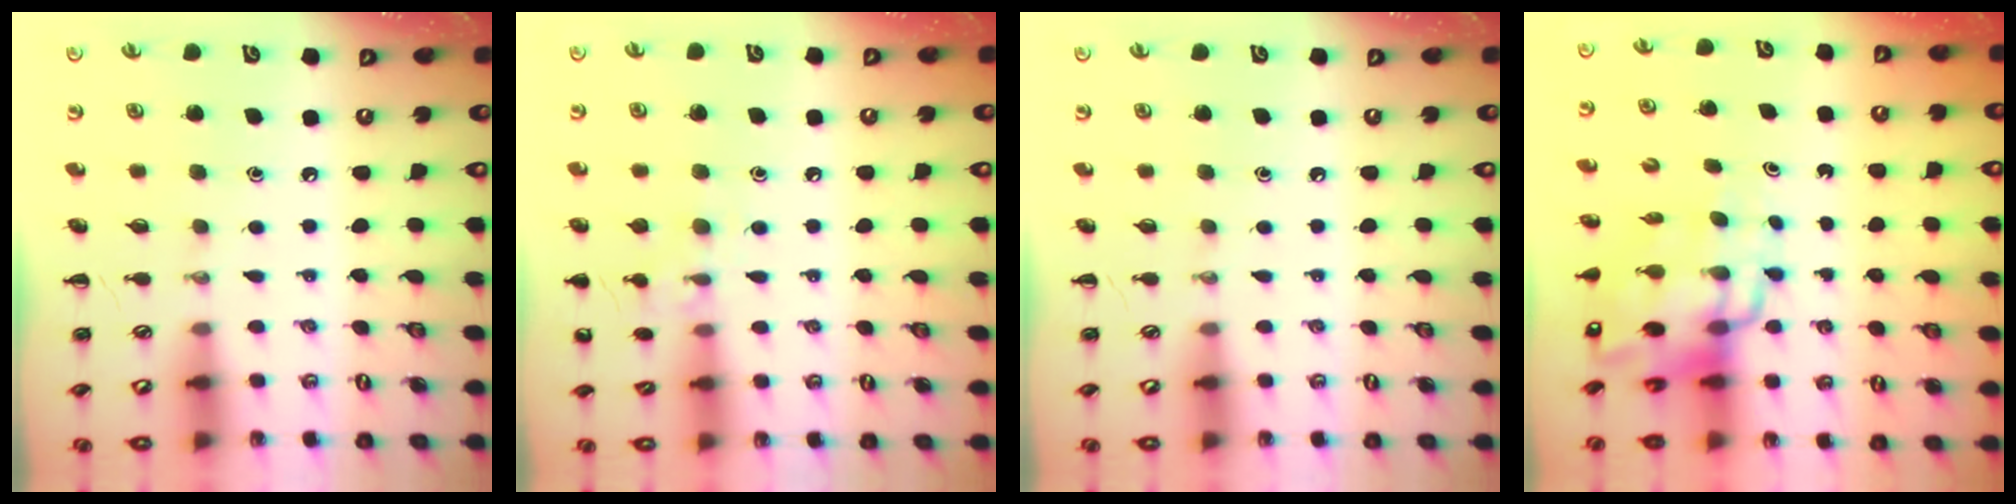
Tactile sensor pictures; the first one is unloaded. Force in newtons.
{"total": 8.9, "press": 8.6, "slide": 2.3}
{"total": 0.0}
{"total": 14.0, "press": 13.2, "slide": 4.4}